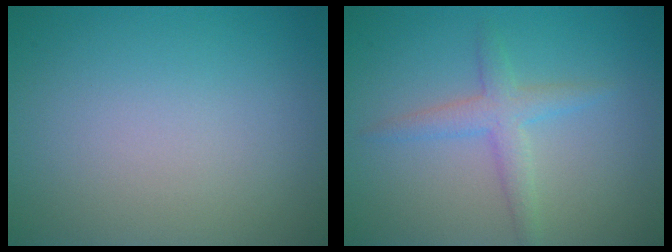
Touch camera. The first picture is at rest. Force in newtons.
{"total": 2.6, "press": 2.6, "slide": 0.0}